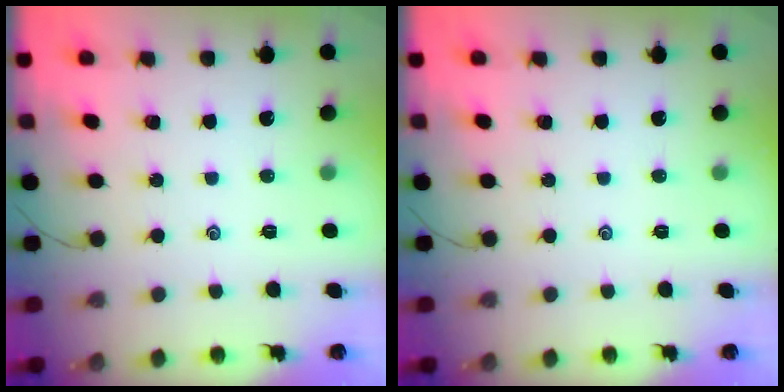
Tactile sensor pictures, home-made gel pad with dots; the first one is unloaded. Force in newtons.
{"total": 0.0}